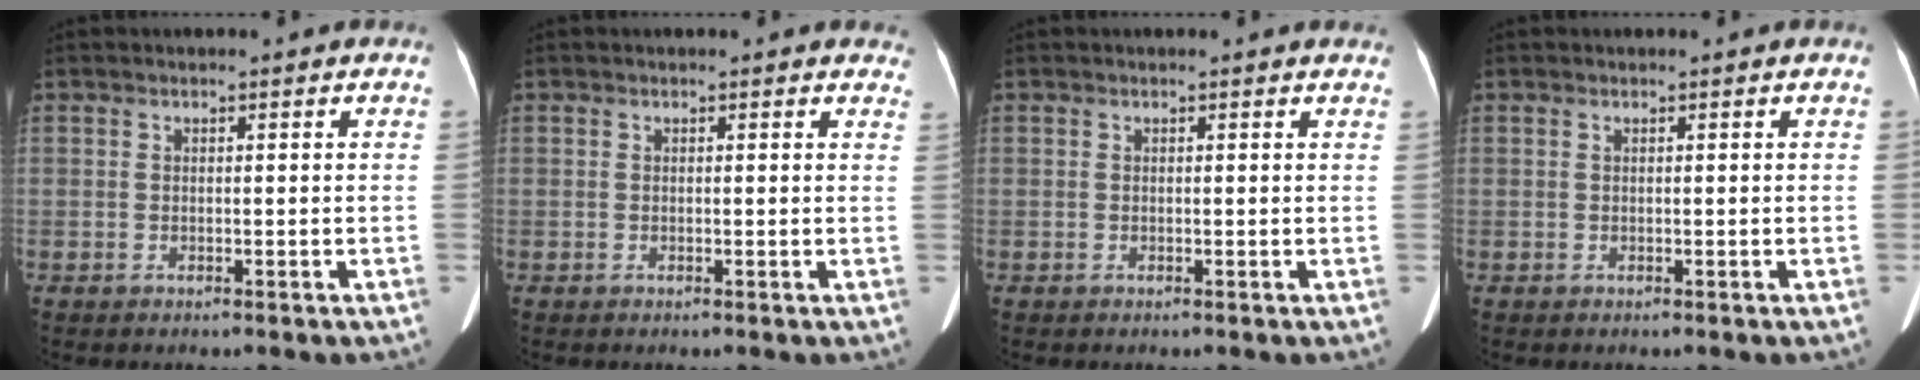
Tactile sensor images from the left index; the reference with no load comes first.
{"total": 3.1, "force": [2.8, 1.1, 0.7], "torque": [0.007, -0.005, 0.007]}
{"total": 2.3, "force": [2.2, 0.5, 0.5], "torque": [-0.010, 0.004, 0.010]}
{"total": 0.0}